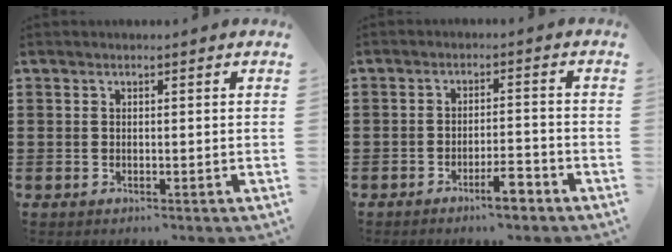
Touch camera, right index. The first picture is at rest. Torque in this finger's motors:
{"motor_torque": [0.63, -0.52, 0.01, 0.00]}